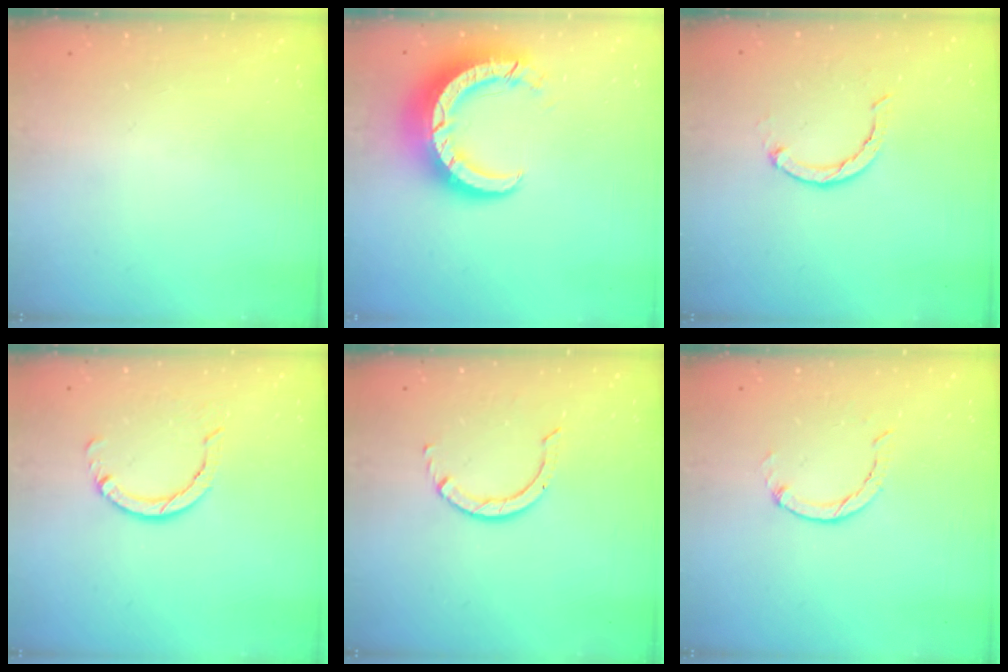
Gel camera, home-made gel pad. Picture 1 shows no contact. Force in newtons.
{"total": 11.5, "press": 11.5, "slide": 1.1}
{"total": 2.1, "press": 2.0, "slide": 0.4}
{"total": 5.2, "press": 5.2, "slide": 0.4}
{"total": 2.9, "press": 2.9, "slide": 0.2}
{"total": 1.0, "press": 0.9, "slide": 0.3}